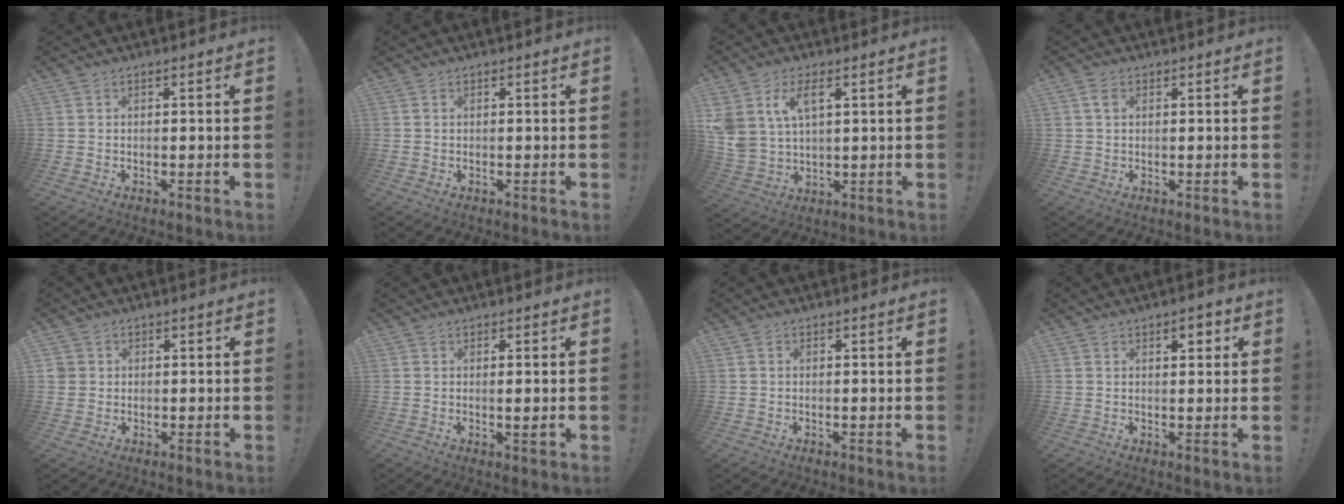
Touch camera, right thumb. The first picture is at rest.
{"total": 0.0}
{"total": 9.5, "force": [4.3, 5.3, 6.6], "torque": [-0.140, -0.014, 0.078]}
{"total": 2.5, "force": [0.8, 1.6, 1.8], "torque": [-0.028, 0.001, 0.014]}
{"total": 2.7, "force": [0.5, 2.6, 0.6], "torque": [-0.009, 0.004, 0.011]}
{"total": 1.8, "force": [0.0, -0.1, 1.8], "torque": [-0.024, -0.006, -0.003]}
{"total": 0.0}
{"total": 3.0, "force": [1.5, 1.3, 2.3], "torque": [-0.018, -0.009, 0.019]}